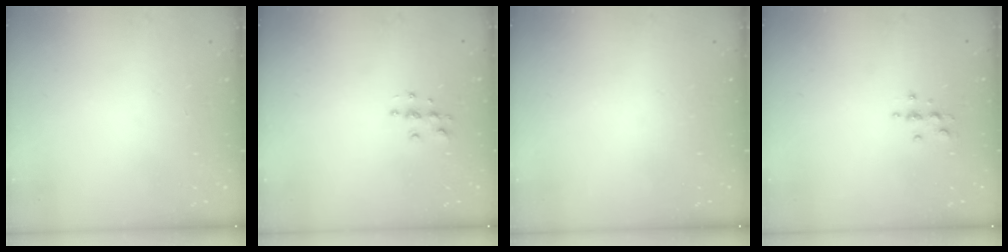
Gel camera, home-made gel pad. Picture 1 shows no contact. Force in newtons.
{"total": 4.6, "press": 4.6, "slide": 0.2}
{"total": 0.0}
{"total": 3.3, "press": 3.3, "slide": 0.5}